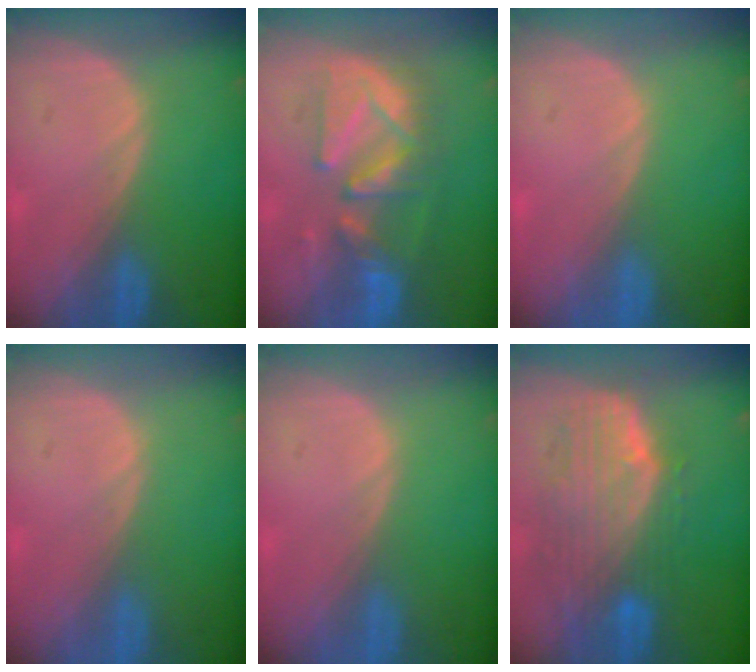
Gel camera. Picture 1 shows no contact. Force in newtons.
{"total": 9.2, "press": 9.2, "slide": 0.3}
{"total": 0.0}
{"total": 0.0}
{"total": 0.0}
{"total": 10.4, "press": 9.1, "slide": 5.2}